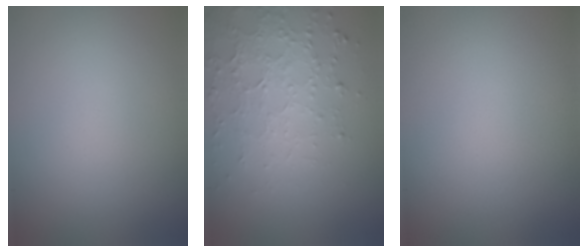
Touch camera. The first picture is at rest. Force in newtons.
{"total": 4.7, "press": 3.4, "slide": 3.3}
{"total": 0.0}